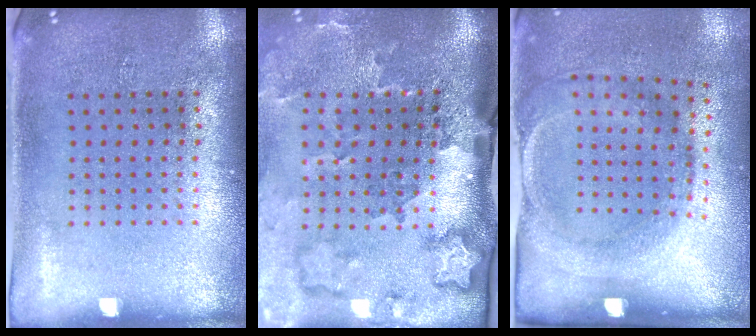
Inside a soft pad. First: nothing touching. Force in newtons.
{"total": 3.5, "press": 2.3, "slide": 2.6}
{"total": 1.9, "press": 1.2, "slide": 1.5}